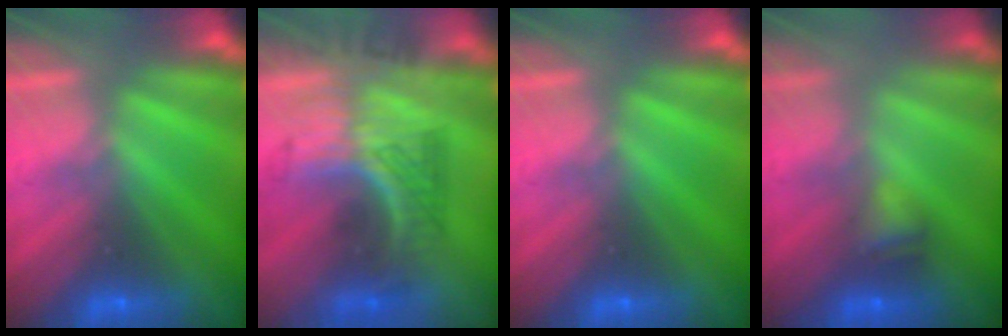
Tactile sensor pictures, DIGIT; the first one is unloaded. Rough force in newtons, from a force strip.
{"total": 2.9}
{"total": 0.0}
{"total": 2.4}